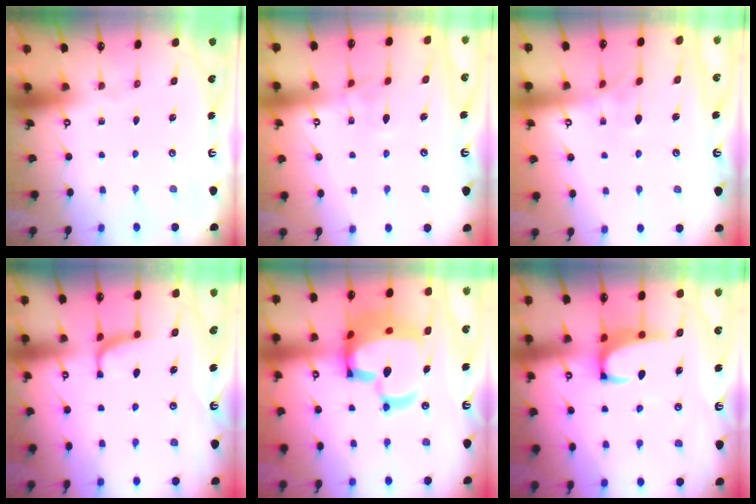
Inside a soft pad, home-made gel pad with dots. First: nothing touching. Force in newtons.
{"total": 1.6, "press": 1.4, "slide": 0.7}
{"total": 2.8, "press": 2.6, "slide": 0.9}
{"total": 2.2, "press": 2.2, "slide": 0.3}
{"total": 19.2, "press": 19.0, "slide": 2.6}
{"total": 2.2, "press": 1.9, "slide": 1.0}